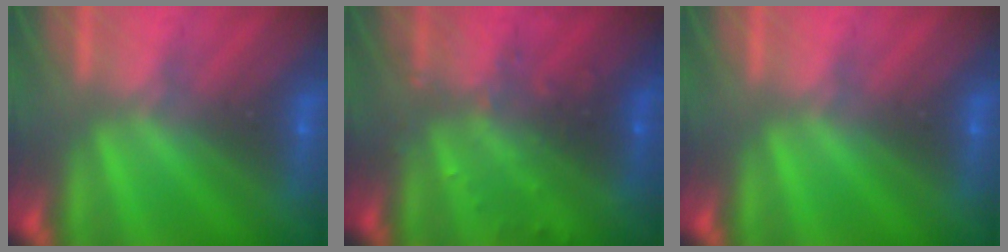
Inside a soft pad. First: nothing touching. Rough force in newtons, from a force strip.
{"total": 3.0}
{"total": 0.0}